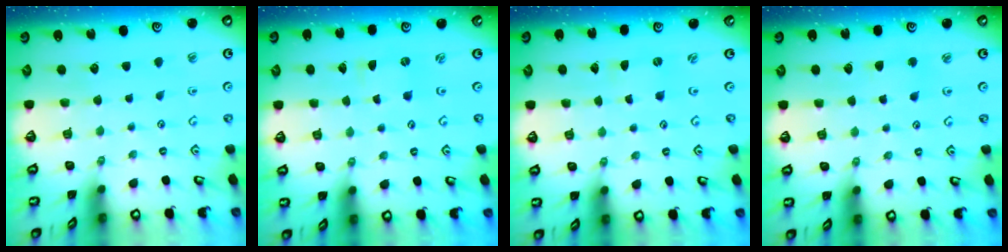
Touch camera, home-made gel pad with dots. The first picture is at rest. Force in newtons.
{"total": 0.0}
{"total": 0.0}
{"total": 3.1, "press": 3.1, "slide": 0.7}